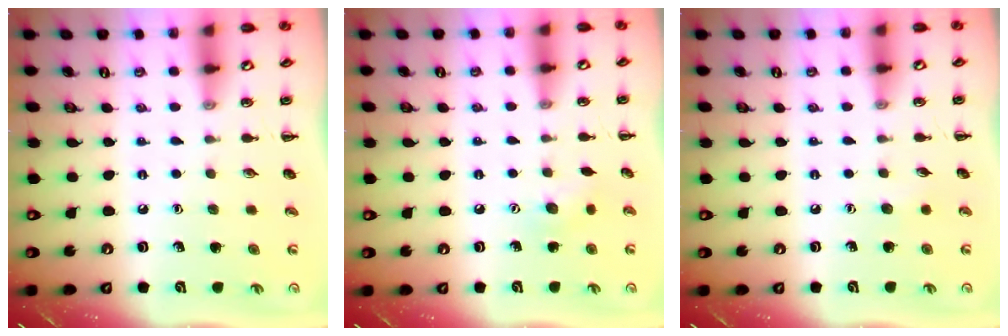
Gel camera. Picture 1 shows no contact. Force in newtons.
{"total": 6.7, "press": 6.5, "slide": 1.7}
{"total": 3.4, "press": 3.2, "slide": 1.0}